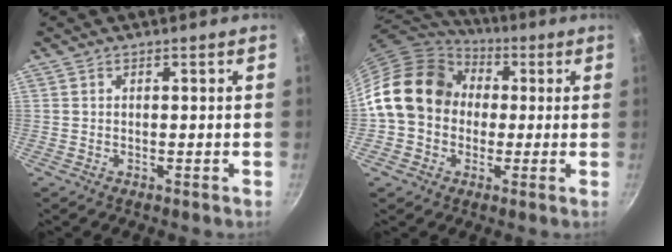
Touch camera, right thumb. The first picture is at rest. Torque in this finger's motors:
{"motor_torque": [1.85, 3.16, 1.05, -0.95, 0.20]}